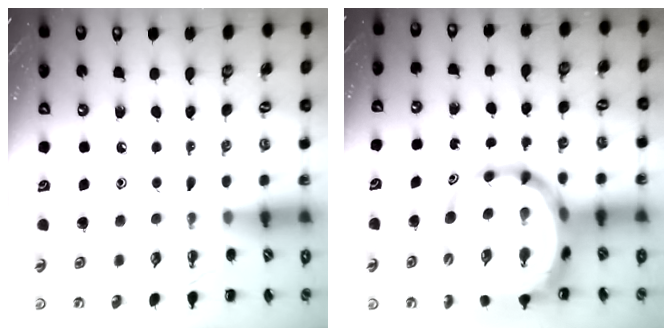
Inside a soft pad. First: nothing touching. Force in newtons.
{"total": 17.7, "press": 17.1, "slide": 4.7}